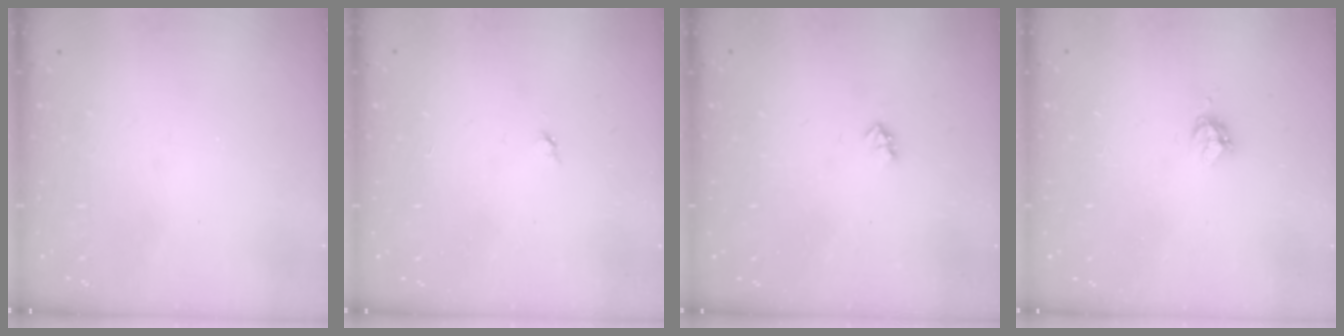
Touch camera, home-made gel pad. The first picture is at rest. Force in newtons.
{"total": 2.8, "press": 2.8, "slide": 0.4}
{"total": 2.0, "press": 2.0, "slide": 0.3}
{"total": 3.9, "press": 3.9, "slide": 0.1}